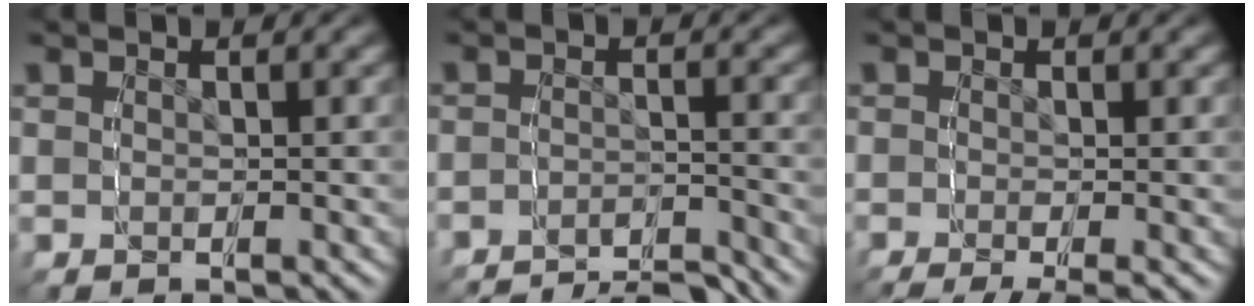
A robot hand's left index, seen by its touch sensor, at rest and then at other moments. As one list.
[{"total": 9.0, "force": [-8.8, 1.3, 1.1], "torque": [0.011, -0.019, -0.145]}, {"total": 4.0, "force": [-3.4, 0.8, 2.0], "torque": [-0.029, -0.009, -0.050]}]